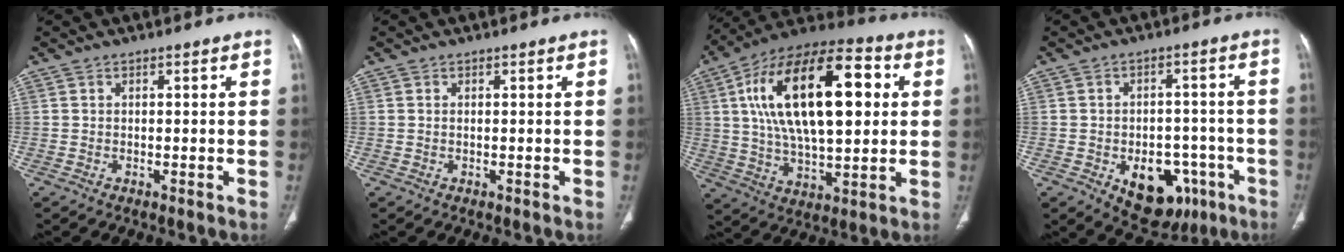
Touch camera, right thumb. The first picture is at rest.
{"total": 0.0}
{"total": 27.4, "force": [5.9, 13.0, 23.4], "torque": [-0.395, 0.013, 0.094]}
{"total": 13.2, "force": [-5.5, 8.6, 8.3], "torque": [-0.075, 0.031, -0.061]}